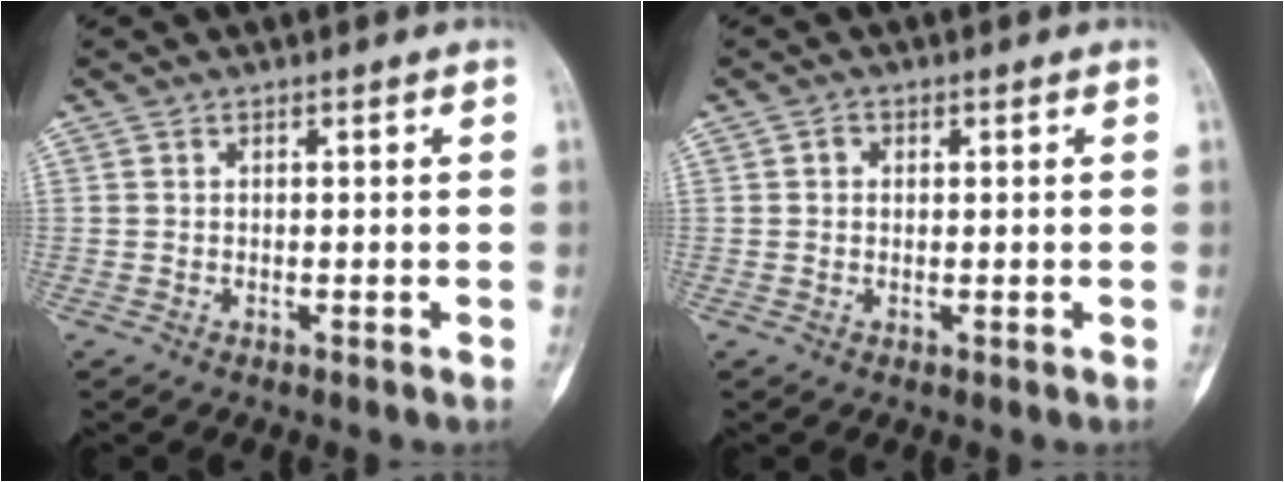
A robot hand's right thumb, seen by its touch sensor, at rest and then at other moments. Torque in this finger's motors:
{"motor_torque": [0.30, 0.06, 0.09, 0.10, 0.04]}